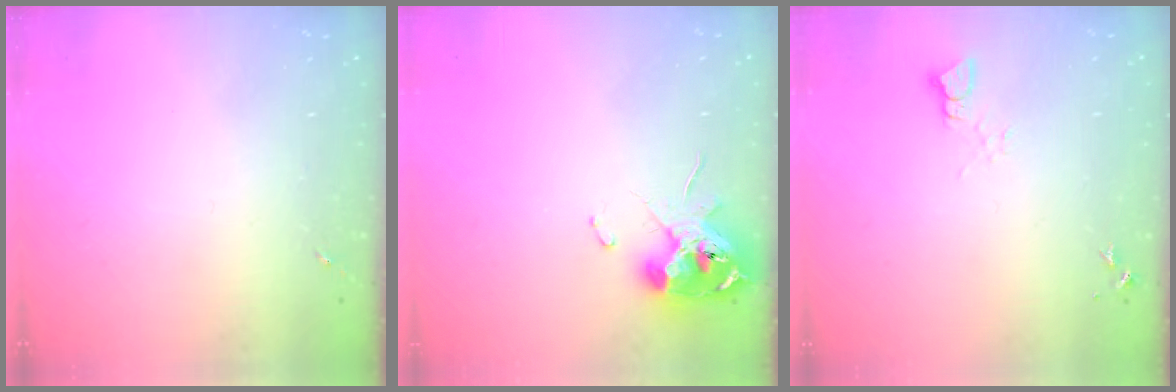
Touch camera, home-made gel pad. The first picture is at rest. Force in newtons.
{"total": 11.2, "press": 11.2, "slide": 1.3}
{"total": 2.5, "press": 2.5, "slide": 0.1}